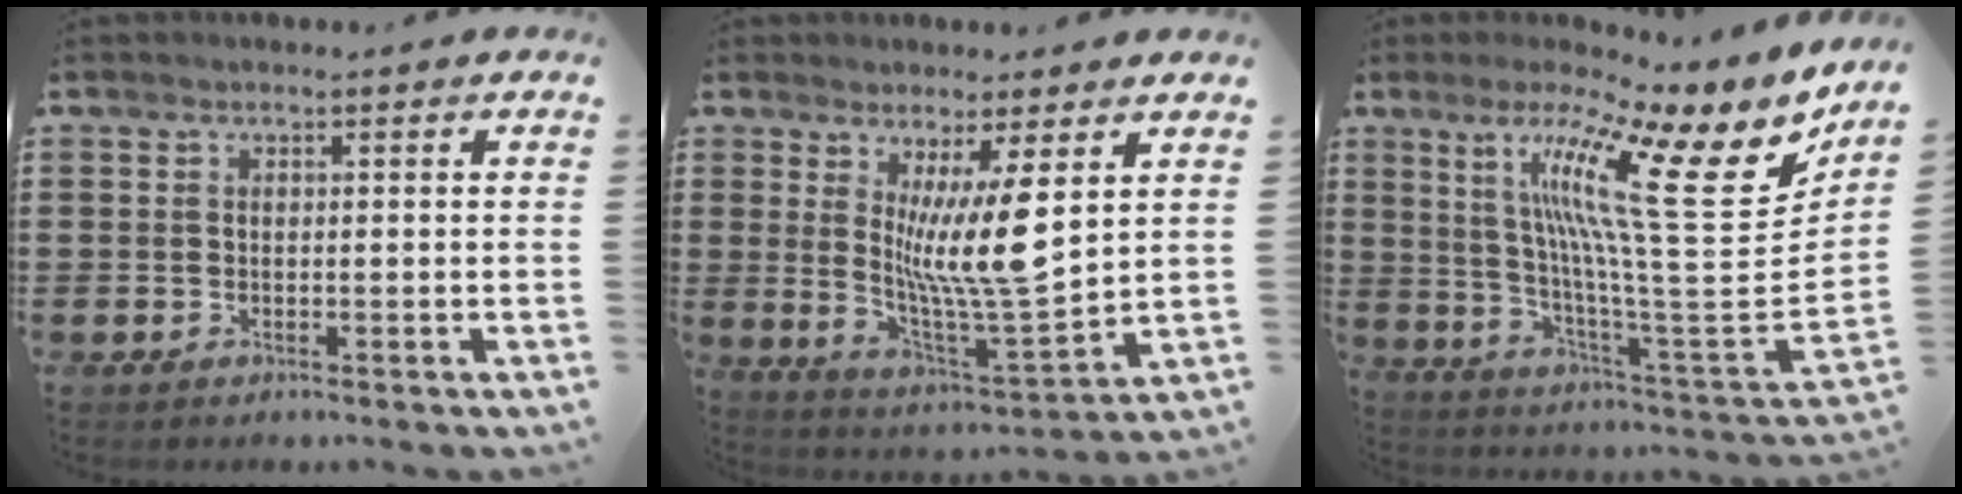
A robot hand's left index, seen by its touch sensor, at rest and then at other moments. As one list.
[{"total": 10.8, "force": [4.4, 0.9, 9.8], "torque": [-0.175, -0.037, 0.071]}, {"total": 19.0, "force": [10.1, 2.7, 15.9], "torque": [-0.291, -0.076, 0.148]}]